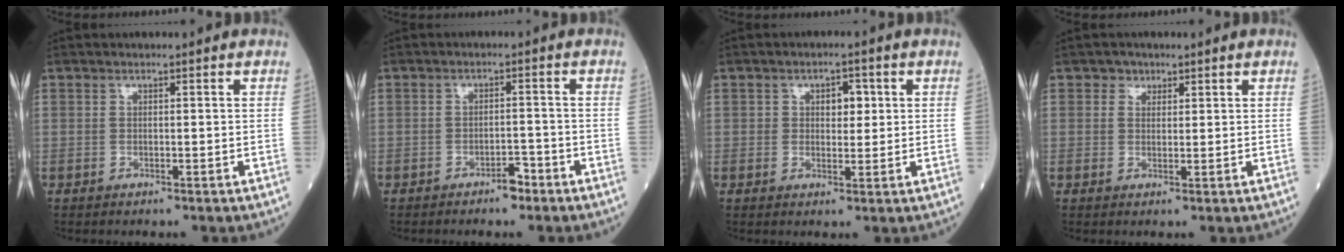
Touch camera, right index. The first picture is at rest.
{"total": 2.5, "force": [-1.9, 0.8, 1.3], "torque": [-0.016, 0.004, -0.032]}
{"total": 3.3, "force": [0.8, 2.0, 2.4], "torque": [-0.031, 0.008, 0.012]}
{"total": 1.4, "force": [1.1, 0.9, 0.2], "torque": [0.003, -0.005, 0.010]}